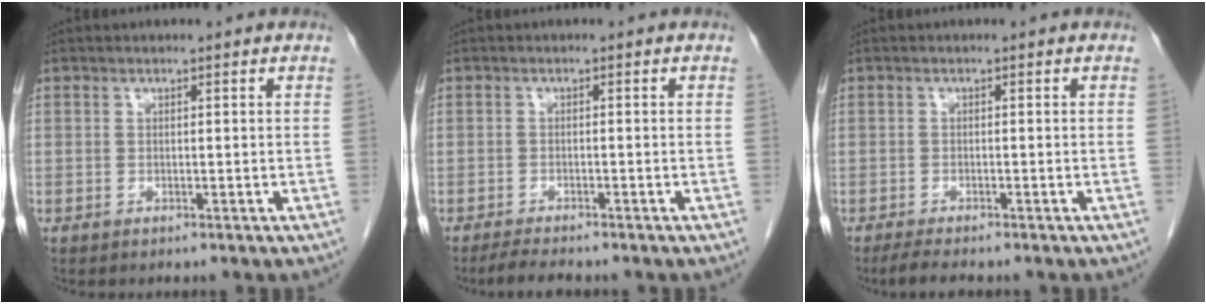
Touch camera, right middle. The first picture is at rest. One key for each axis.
{"total": 2.9, "fx": -2.6, "fy": 0.2, "fz": 1.3, "tx": -0.031, "ty": -0.010, "tz": -0.043}
{"total": 2.7, "fx": -2.3, "fy": 0.2, "fz": 1.5, "tx": -0.032, "ty": -0.008, "tz": -0.038}